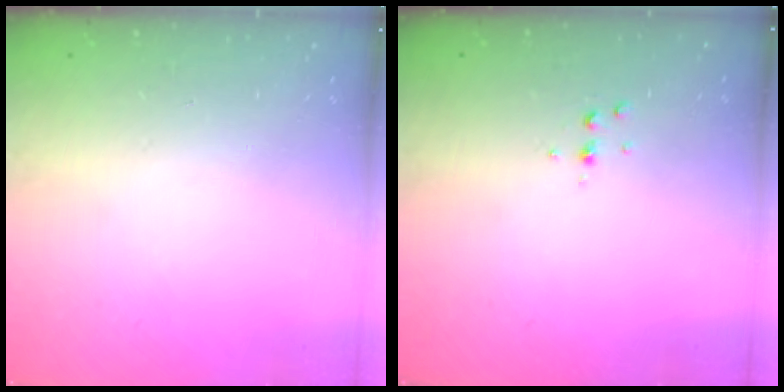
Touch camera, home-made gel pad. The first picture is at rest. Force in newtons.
{"total": 2.5, "press": 2.4, "slide": 0.2}